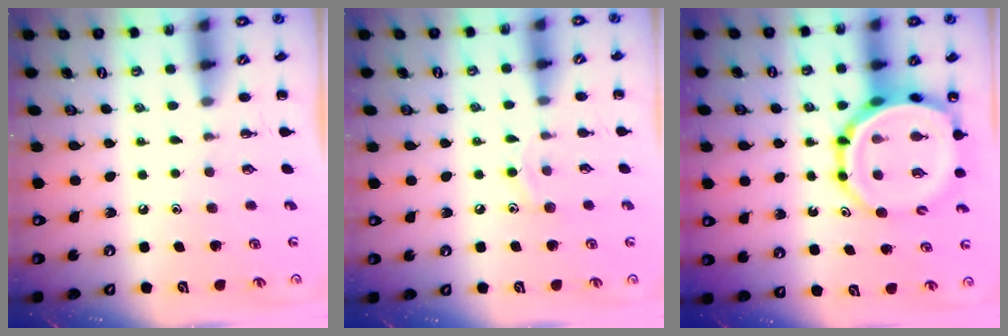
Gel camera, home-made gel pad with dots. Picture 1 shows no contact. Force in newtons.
{"total": 7.6, "press": 7.4, "slide": 1.8}
{"total": 13.8, "press": 13.3, "slide": 3.8}